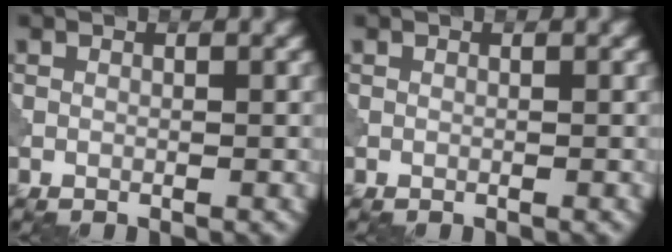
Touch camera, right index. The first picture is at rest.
{"total": 0.0}